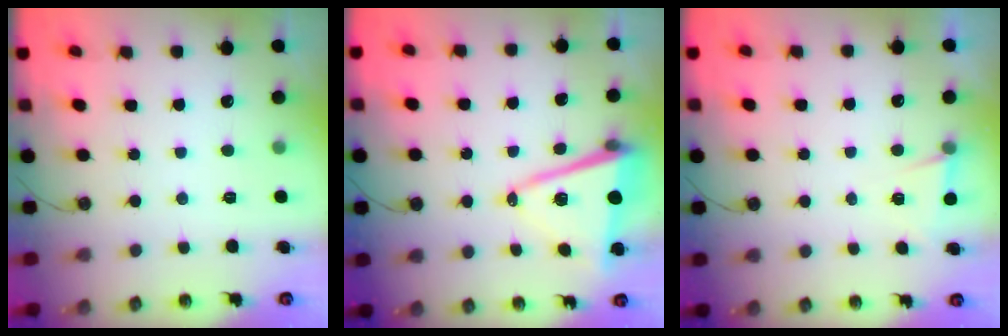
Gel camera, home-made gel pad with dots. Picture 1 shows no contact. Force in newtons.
{"total": 11.3, "press": 11.1, "slide": 2.1}
{"total": 3.6, "press": 1.9, "slide": 3.1}